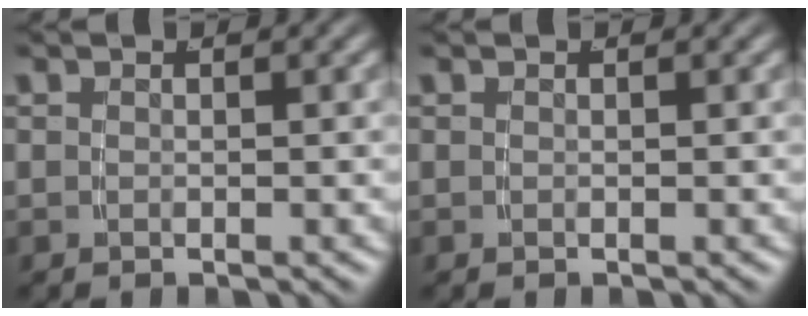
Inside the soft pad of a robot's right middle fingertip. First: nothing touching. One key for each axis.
{"total": 0.0}